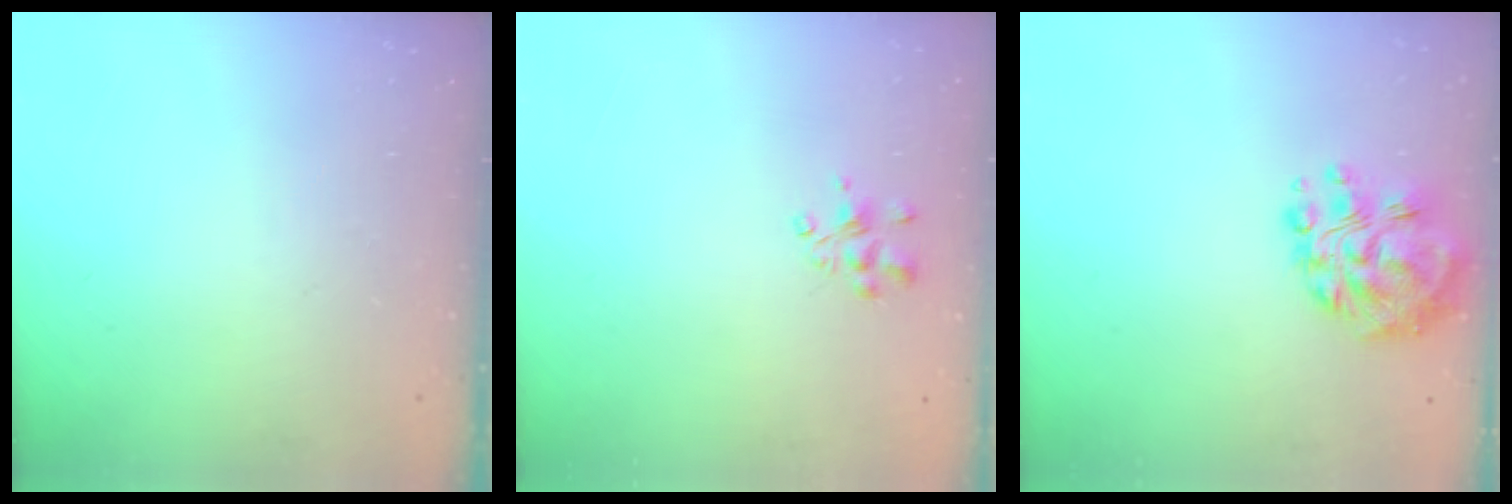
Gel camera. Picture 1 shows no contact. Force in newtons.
{"total": 3.3, "press": 3.2, "slide": 0.8}
{"total": 12.9, "press": 12.4, "slide": 3.6}